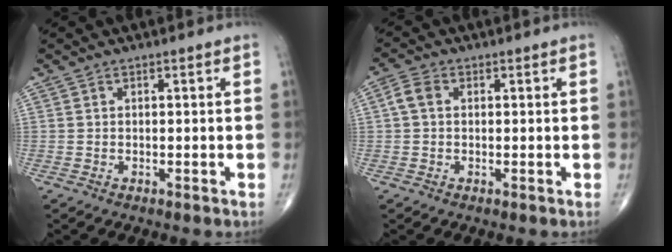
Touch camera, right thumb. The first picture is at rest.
{"total": 3.1, "force": [0.4, 2.3, 2.1], "torque": [-0.046, 0.012, 0.005]}